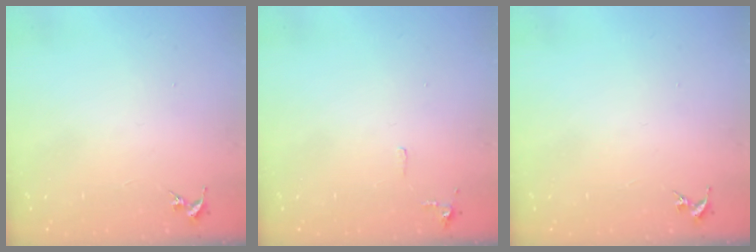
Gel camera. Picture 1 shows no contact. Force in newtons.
{"total": 5.0, "press": 5.0, "slide": 0.8}
{"total": 0.0}